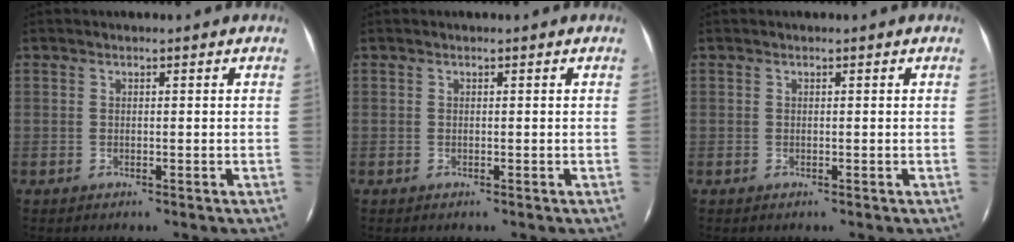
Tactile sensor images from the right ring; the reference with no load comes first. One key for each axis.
{"total": 0.0}
{"total": 0.0}